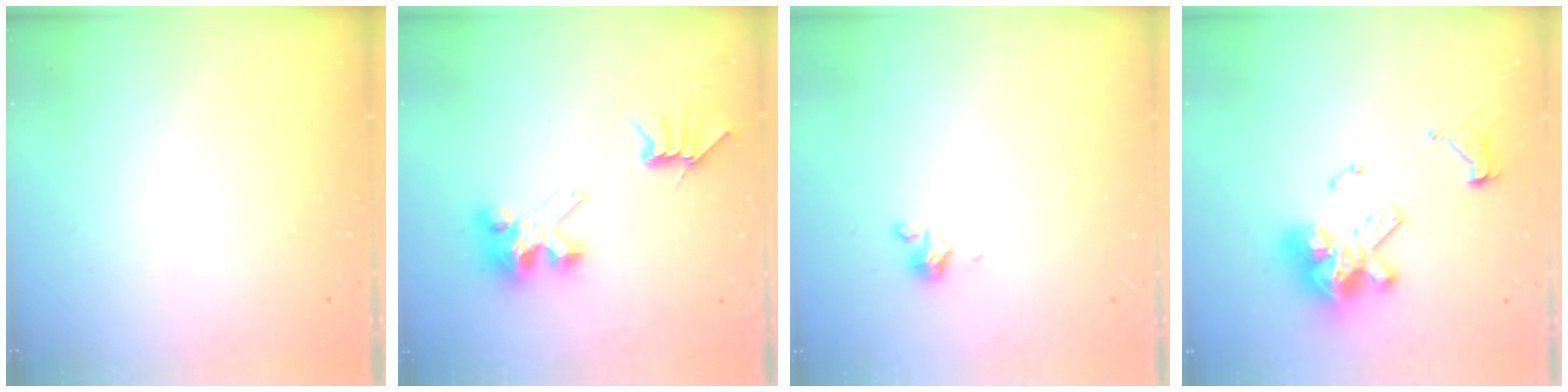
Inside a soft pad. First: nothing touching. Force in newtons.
{"total": 7.7, "press": 7.7, "slide": 0.2}
{"total": 1.7, "press": 1.7, "slide": 0.3}
{"total": 13.8, "press": 13.8, "slide": 1.3}